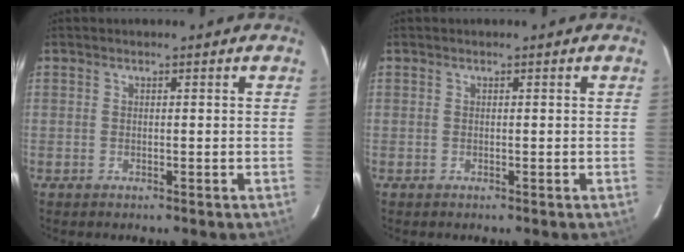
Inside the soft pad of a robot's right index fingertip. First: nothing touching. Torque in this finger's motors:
{"motor_torque": [0.00, 0.00, 0.00, 0.00]}